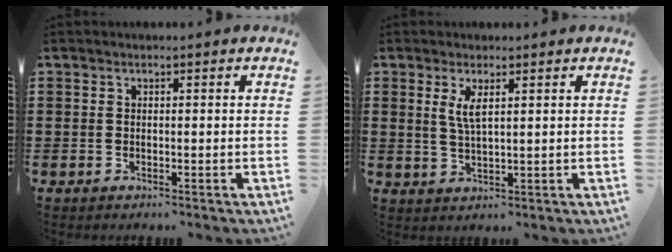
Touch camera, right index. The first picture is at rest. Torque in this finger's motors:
{"motor_torque": [0.34, 0.31, 0.39, 0.13]}